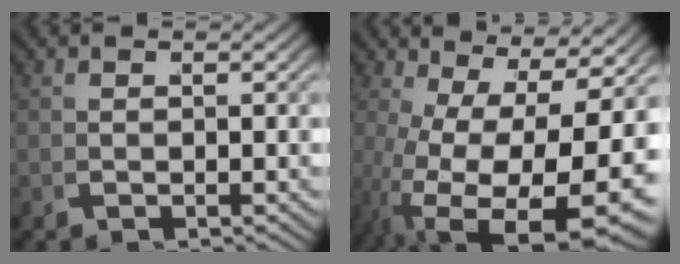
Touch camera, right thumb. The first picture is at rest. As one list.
[{"total": 15.7, "force": [-1.3, 8.7, 13.0], "torque": [-0.246, -0.067, 0.030]}]